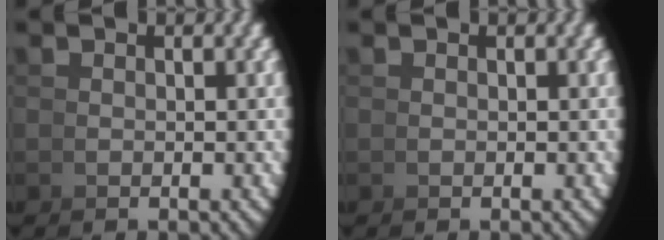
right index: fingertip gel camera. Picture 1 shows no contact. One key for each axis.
{"total": 0.0}